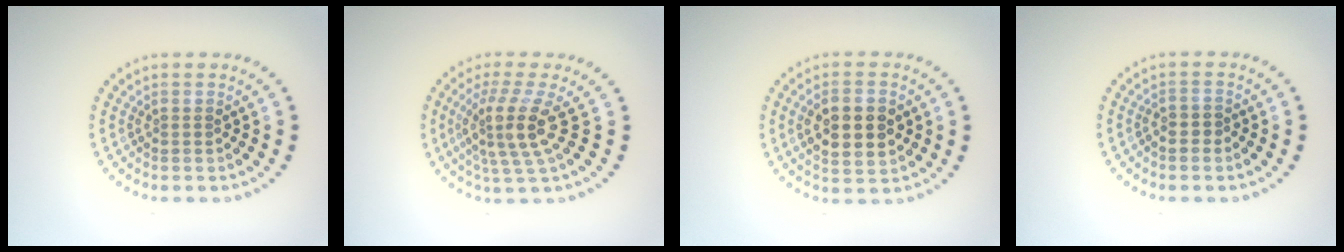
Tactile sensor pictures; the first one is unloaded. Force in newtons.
{"total": 4.1, "press": 3.1, "slide": 2.7}
{"total": 5.1, "press": 5.0, "slide": 0.2}
{"total": 1.0, "press": 0.8, "slide": 0.5}